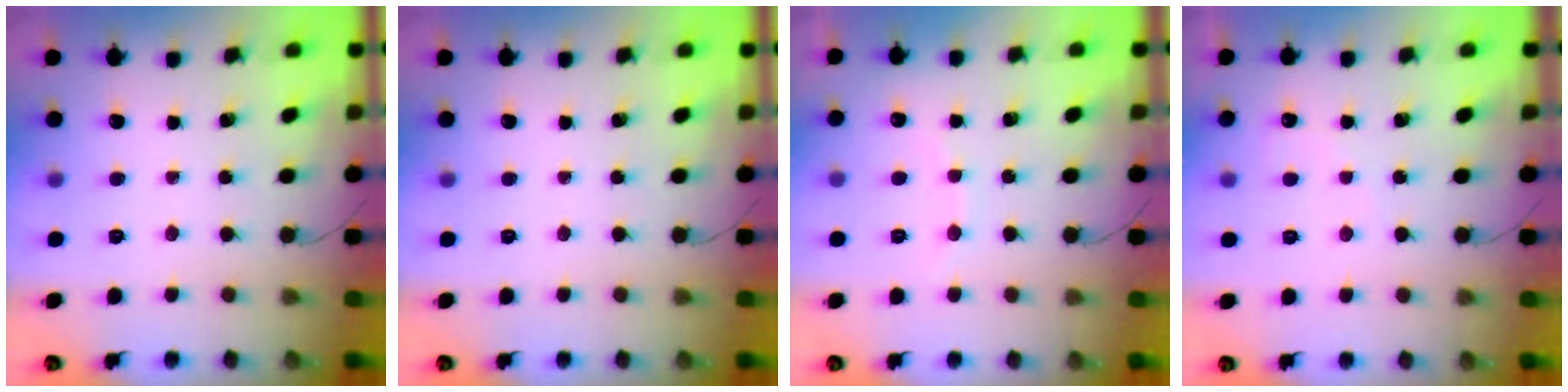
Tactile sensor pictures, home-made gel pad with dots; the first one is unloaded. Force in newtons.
{"total": 0.0}
{"total": 7.3, "press": 7.1, "slide": 1.5}
{"total": 5.3, "press": 5.2, "slide": 1.0}